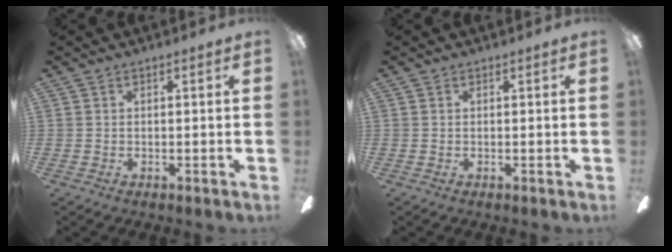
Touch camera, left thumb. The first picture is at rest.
{"total": 0.0}